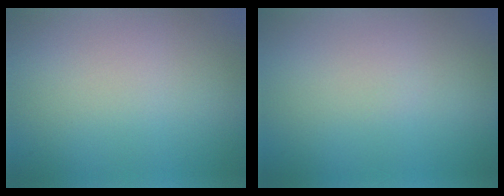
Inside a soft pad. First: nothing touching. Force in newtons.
{"total": 0.0}